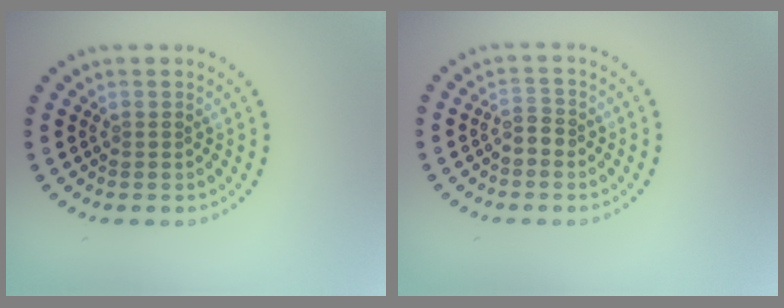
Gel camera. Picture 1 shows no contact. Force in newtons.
{"total": 1.3, "press": 1.2, "slide": 0.5}